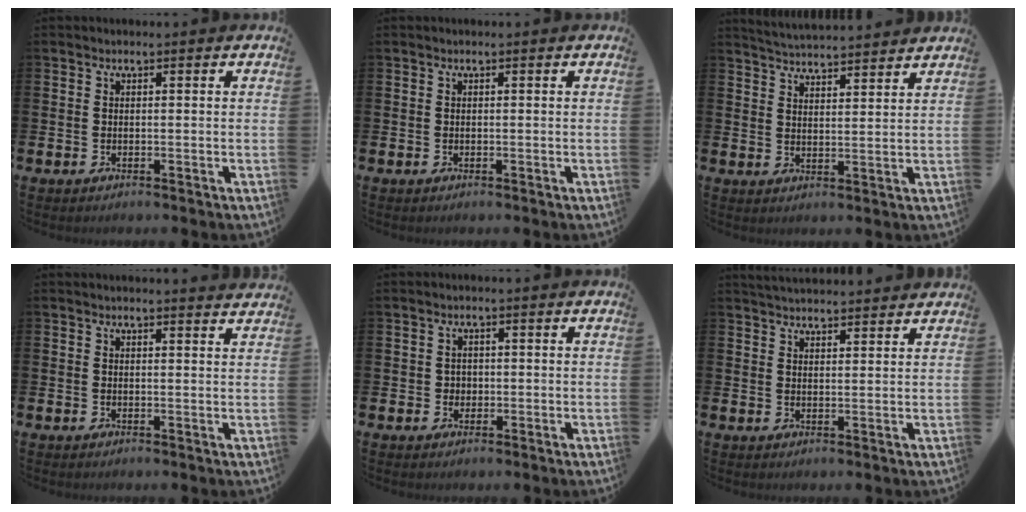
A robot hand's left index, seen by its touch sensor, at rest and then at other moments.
{"total": 0.0}
{"total": 4.5, "force": [4.5, 0.0, 0.0], "torque": [-0.014, -0.028, 0.080]}
{"total": 1.5, "force": [1.5, -0.1, 0.1], "torque": [0.014, -0.015, 0.024]}
{"total": 1.4, "force": [0.3, 1.4, 0.4], "torque": [0.007, 0.003, 0.000]}
{"total": 3.4, "force": [3.4, 0.3, 0.2], "torque": [-0.004, -0.019, 0.061]}